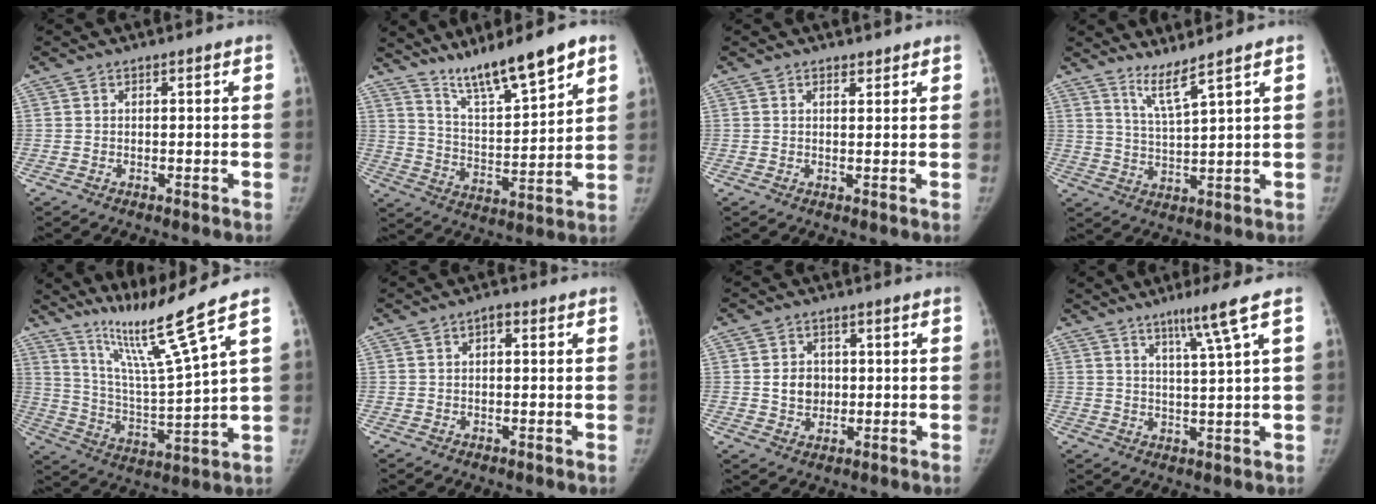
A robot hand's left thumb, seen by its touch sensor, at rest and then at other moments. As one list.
[{"total": 14.2, "force": [10.5, 2.0, 9.4], "torque": [-0.145, -0.061, 0.191]}, {"total": 1.3, "force": [1.1, 0.6, 0.3], "torque": [0.003, -0.009, 0.016]}, {"total": 4.9, "force": [3.9, -0.9, 2.8], "torque": [-0.057, -0.049, 0.086]}, {"total": 14.3, "force": [10.6, -2.2, 9.3], "torque": [-0.158, -0.080, 0.201]}, {"total": 1.8, "force": [0.6, 1.0, 1.4], "torque": [-0.020, 0.005, 0.008]}, {"total": 4.9, "force": [0.4, 4.2, 2.6], "torque": [-0.022, -0.001, 0.012]}, {"total": 6.9, "force": [4.0, -1.3, 5.5], "torque": [-0.091, -0.029, 0.069]}]